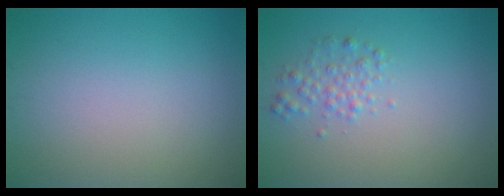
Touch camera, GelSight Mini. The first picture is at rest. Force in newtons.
{"total": 1.7, "press": 1.7, "slide": 0.0}